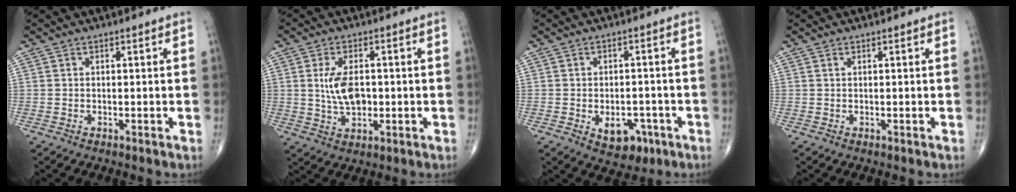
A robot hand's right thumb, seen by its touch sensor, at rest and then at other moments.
{"total": 7.1, "force": [0.3, 4.1, 5.9], "torque": [-0.100, -0.002, 0.008]}
{"total": 7.1, "force": [-2.6, 4.7, 4.7], "torque": [-0.042, 0.014, -0.027]}
{"total": 0.0}